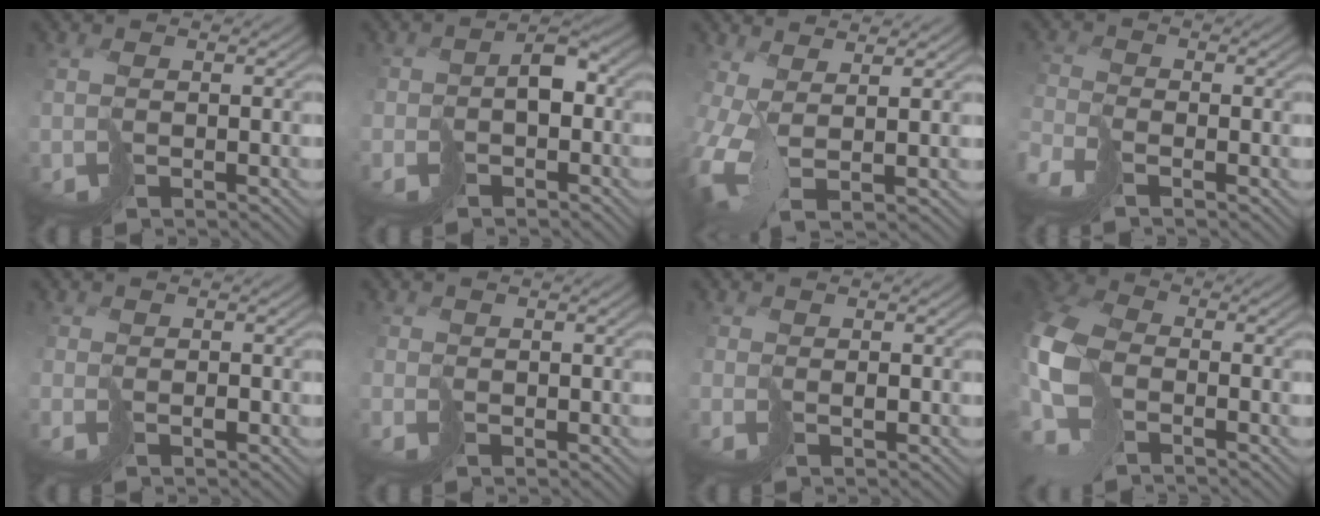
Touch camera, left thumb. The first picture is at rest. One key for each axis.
{"total": 4.0, "fx": -1.6, "fy": 3.2, "fz": 1.8, "tx": -0.010, "ty": -0.001, "tz": -0.029}
{"total": 5.0, "fx": 1.2, "fy": 1.3, "fz": 4.7, "tx": -0.104, "ty": 0.002, "tz": 0.017}
{"total": 3.0, "fx": -2.9, "fy": 0.3, "fz": 0.6, "tx": -0.005, "ty": 0.000, "tz": -0.070}
{"total": 0.7, "fx": -0.2, "fy": 0.1, "fz": -0.6, "tx": 0.023, "ty": 0.002, "tz": -0.003}
{"total": 1.3, "fx": 0.0, "fy": 0.6, "fz": -1.2, "tx": 0.029, "ty": -0.004, "tz": -0.005}
{"total": 0.7, "fx": 0.3, "fy": -0.1, "fz": -0.6, "tx": 0.019, "ty": 0.002, "tz": 0.010}
{"total": 8.2, "fx": -1.7, "fy": 5.7, "fz": 5.6, "tx": -0.155, "ty": -0.005, "tz": -0.044}